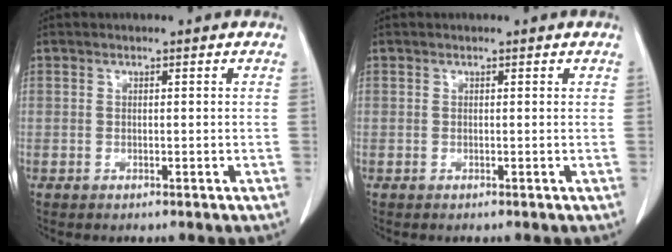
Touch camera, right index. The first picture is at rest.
{"total": 0.0}